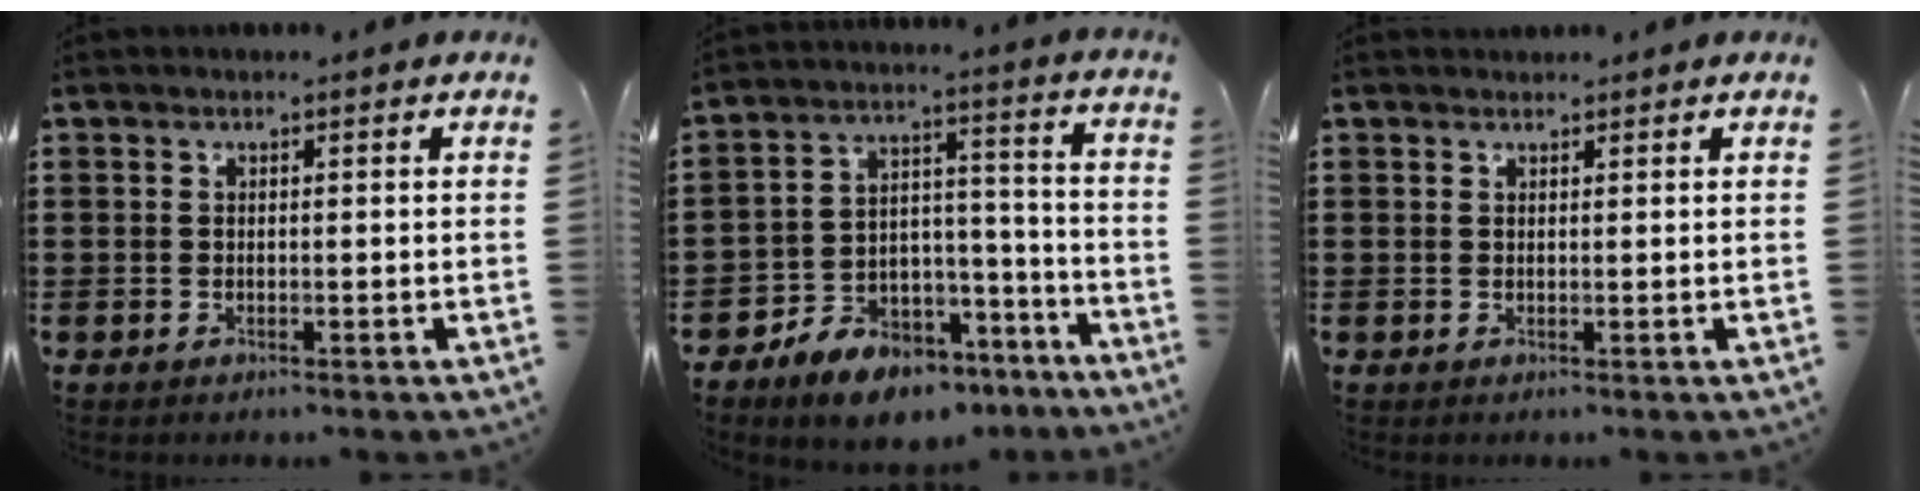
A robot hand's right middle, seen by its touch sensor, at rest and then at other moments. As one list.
[{"total": 8.3, "force": [-7.3, 3.4, 1.8], "torque": [-0.035, 0.033, -0.140]}, {"total": 0.7, "force": [0.6, 0.3, -0.1], "torque": [0.007, -0.002, 0.011]}]